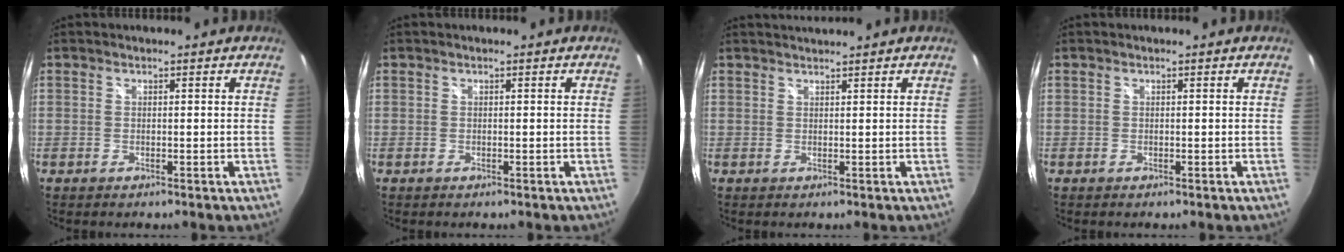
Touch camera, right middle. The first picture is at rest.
{"total": 0.0}
{"total": 1.8, "force": [1.8, -0.5, 0.2], "torque": [-0.005, 0.000, 0.030]}
{"total": 0.0}